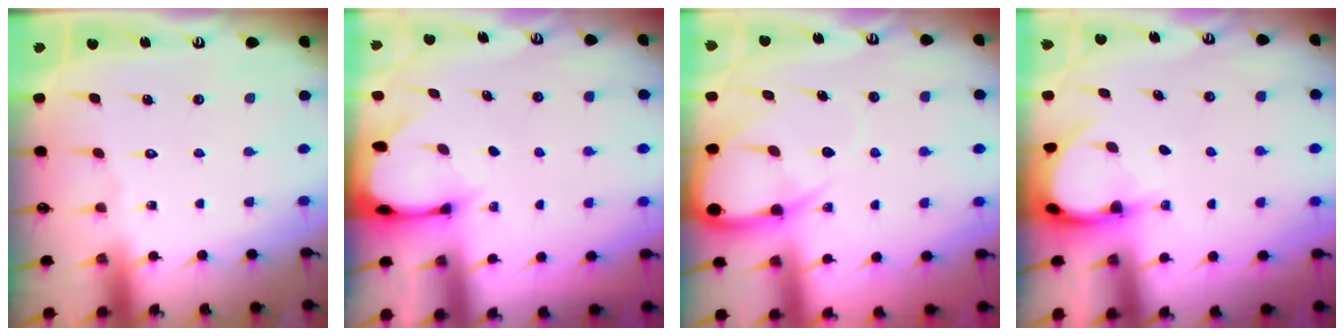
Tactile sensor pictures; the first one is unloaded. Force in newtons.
{"total": 2.0, "press": 2.0, "slide": 0.1}
{"total": 9.3, "press": 9.3, "slide": 1.1}
{"total": 3.7, "press": 3.7, "slide": 0.3}